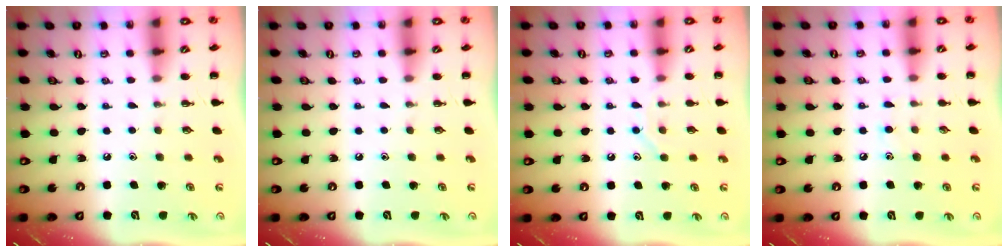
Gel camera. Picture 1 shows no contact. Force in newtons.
{"total": 0.0}
{"total": 7.1, "press": 7.0, "slide": 0.9}
{"total": 5.3, "press": 5.0, "slide": 1.7}